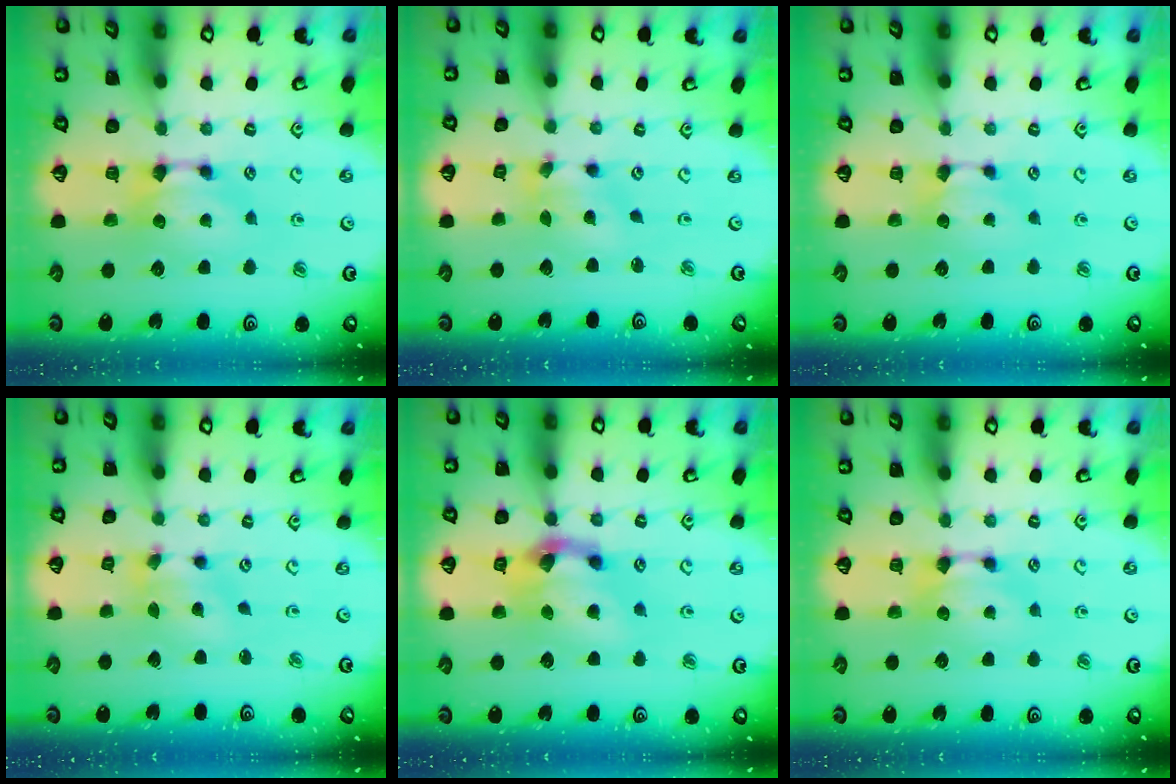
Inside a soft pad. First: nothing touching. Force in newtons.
{"total": 2.0, "press": 1.5, "slide": 1.3}
{"total": 0.9, "press": 0.8, "slide": 0.3}
{"total": 2.0, "press": 1.5, "slide": 1.3}
{"total": 5.2, "press": 4.9, "slide": 1.9}
{"total": 0.0}